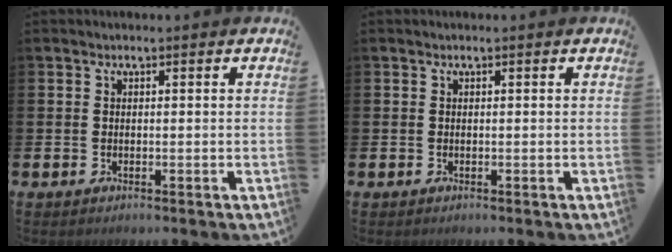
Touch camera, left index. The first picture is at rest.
{"total": 0.0}